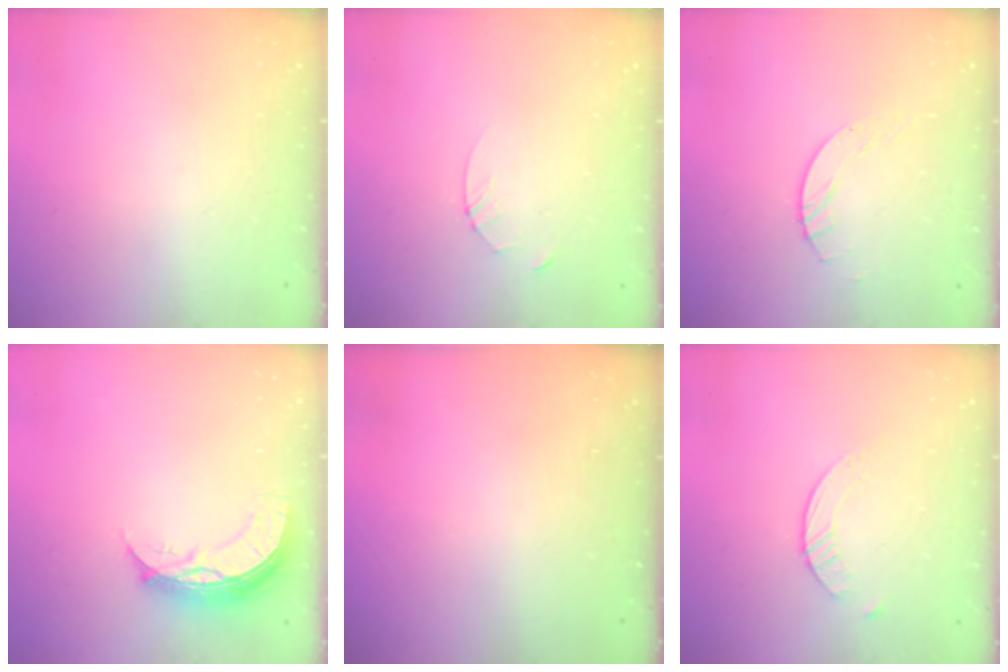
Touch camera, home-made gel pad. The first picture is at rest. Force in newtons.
{"total": 3.2, "press": 3.2, "slide": 0.3}
{"total": 3.1, "press": 3.1, "slide": 0.4}
{"total": 8.4, "press": 8.4, "slide": 0.8}
{"total": 0.0}
{"total": 1.6, "press": 1.6, "slide": 0.3}